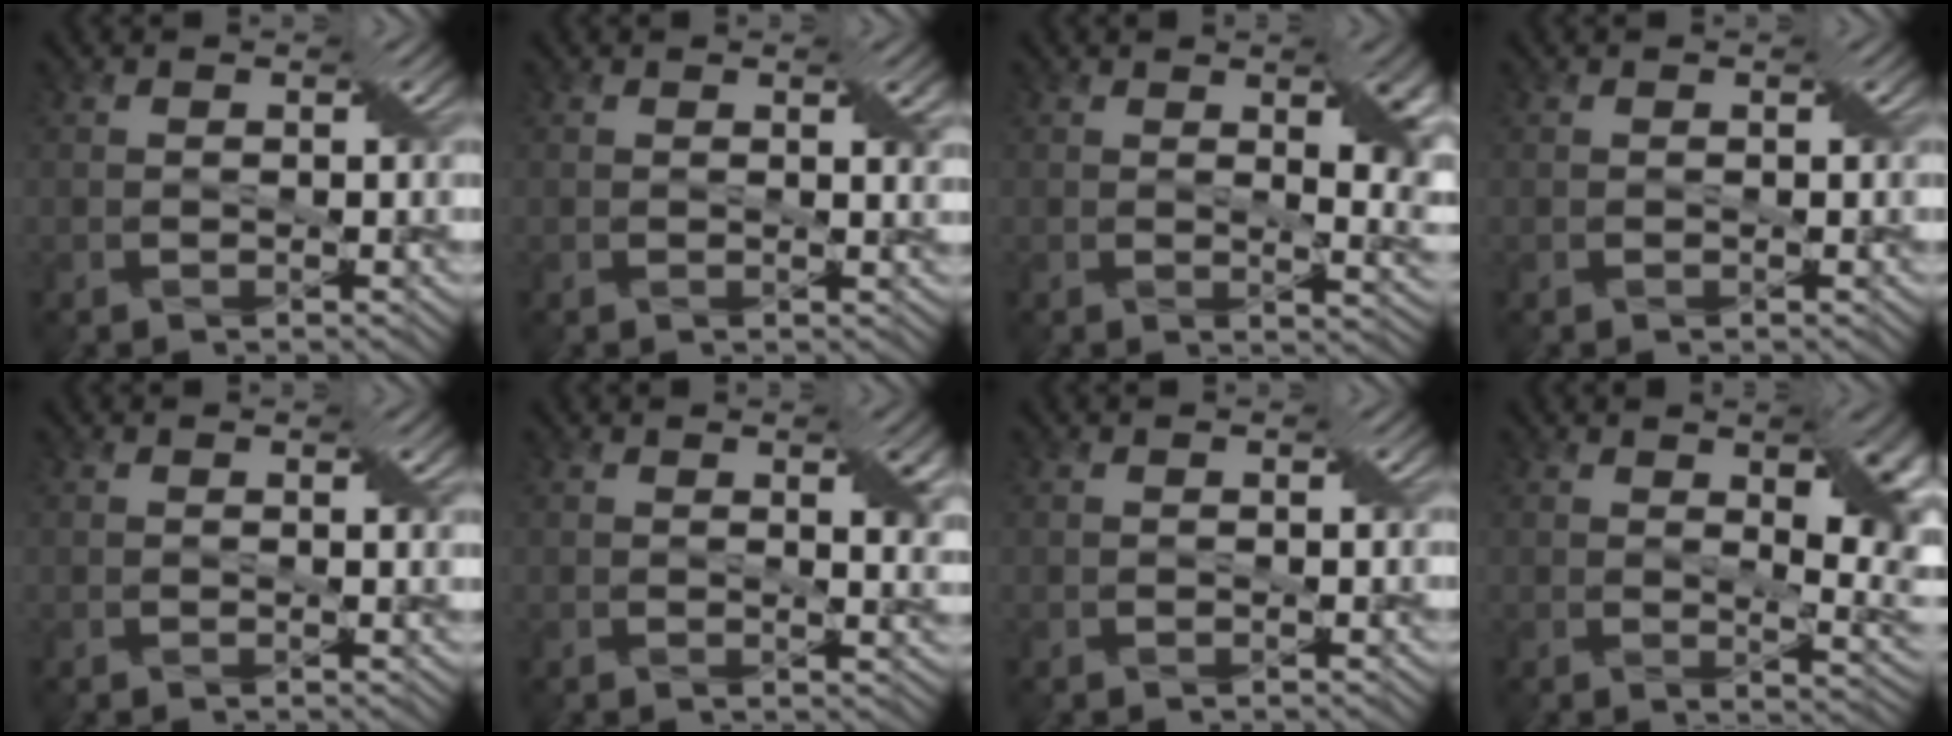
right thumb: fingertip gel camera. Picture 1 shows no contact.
{"total": 1.6, "force": [0.8, 0.3, 1.3], "torque": [-0.019, -0.002, 0.015]}
{"total": 8.1, "force": [2.4, 3.5, 6.9], "torque": [-0.092, -0.009, 0.047]}
{"total": 0.0}
{"total": 0.6, "force": [0.4, 0.1, 0.5], "torque": [-0.005, -0.002, 0.007]}
{"total": 3.5, "force": [1.4, 1.1, 3.0], "torque": [-0.049, 0.000, 0.025]}
{"total": 0.0}
{"total": 9.9, "force": [2.4, 4.1, 8.7], "torque": [-0.120, -0.006, 0.044]}